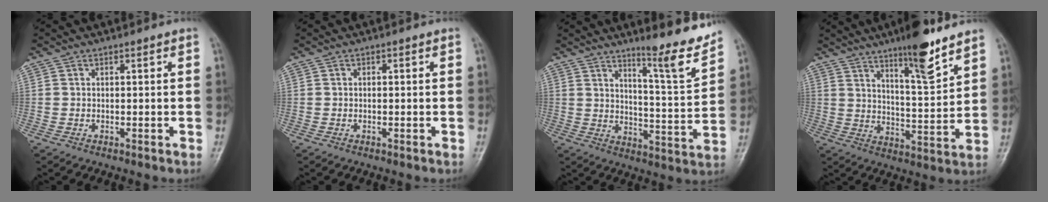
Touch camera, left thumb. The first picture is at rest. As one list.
[{"total": 0.0}, {"total": 11.3, "force": [9.0, 0.6, 6.8], "torque": [-0.085, -0.076, 0.139]}, {"total": 12.2, "force": [8.7, 2.1, 8.3], "torque": [-0.118, -0.063, 0.143]}]